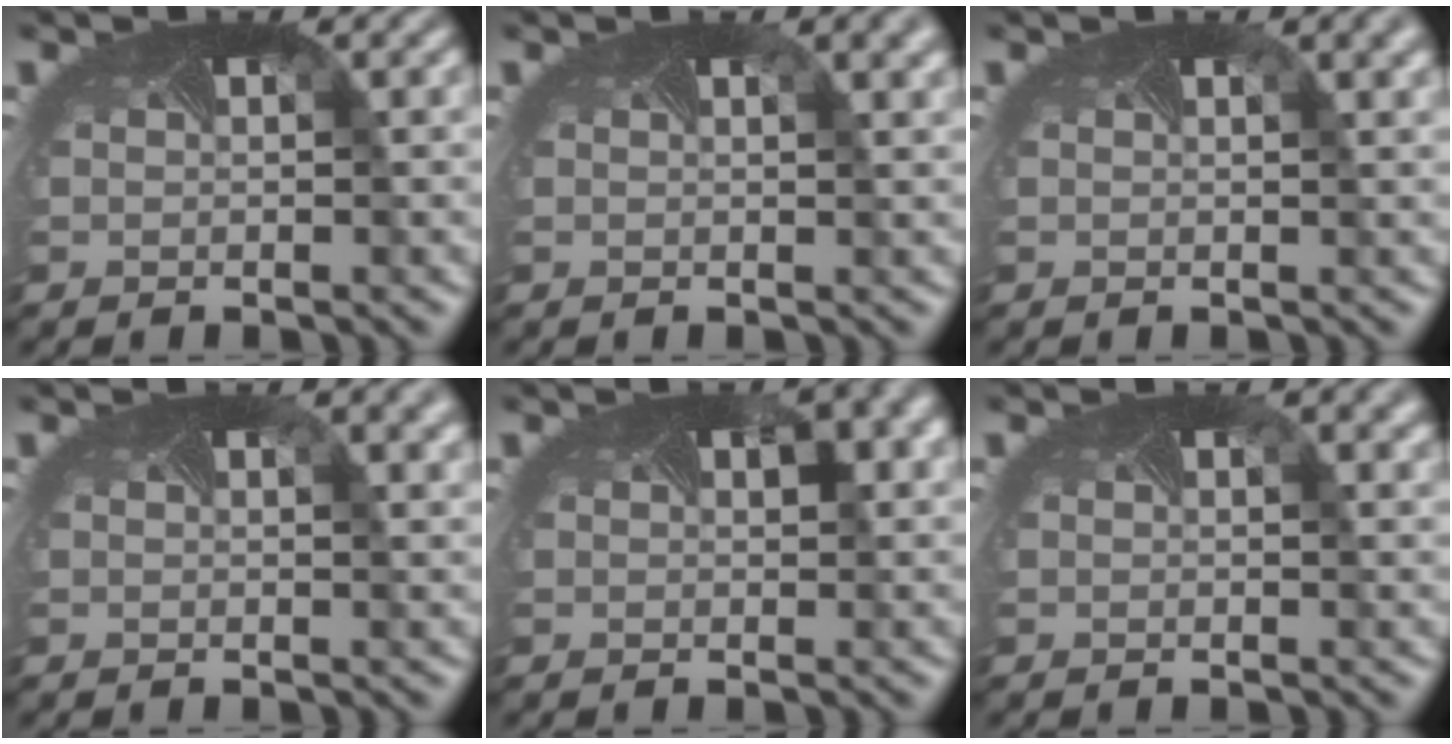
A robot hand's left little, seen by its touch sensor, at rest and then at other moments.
{"total": 3.3, "force": [1.6, 1.3, 2.5], "torque": [-0.015, 0.008, 0.002]}
{"total": 3.0, "force": [1.5, 1.2, 2.3], "torque": [-0.014, 0.007, 0.001]}
{"total": 2.7, "force": [1.4, 1.1, 2.0], "torque": [-0.011, 0.006, -0.002]}
{"total": 2.1, "force": [0.9, 0.7, 1.8], "torque": [-0.024, -0.004, 0.015]}
{"total": 1.6, "force": [0.9, 0.6, 1.2], "torque": [-0.007, 0.003, -0.002]}